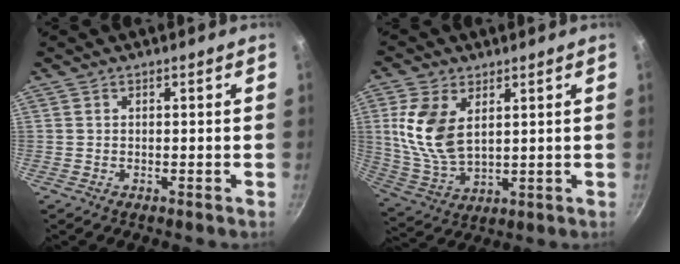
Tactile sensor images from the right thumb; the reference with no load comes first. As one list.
[{"total": 12.1, "force": [3.4, 7.0, 9.3], "torque": [-0.186, -0.018, 0.077]}]